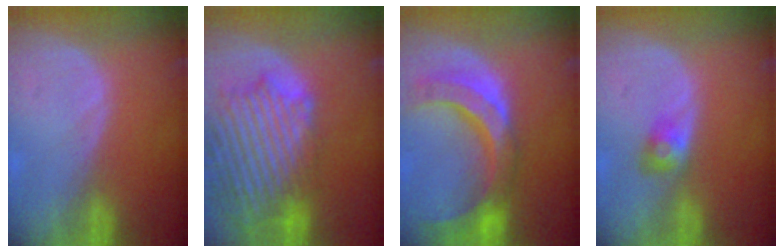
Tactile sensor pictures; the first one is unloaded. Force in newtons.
{"total": 14.5, "press": 12.3, "slide": 7.6}
{"total": 11.2, "press": 9.5, "slide": 5.9}
{"total": 2.9, "press": 2.5, "slide": 1.4}